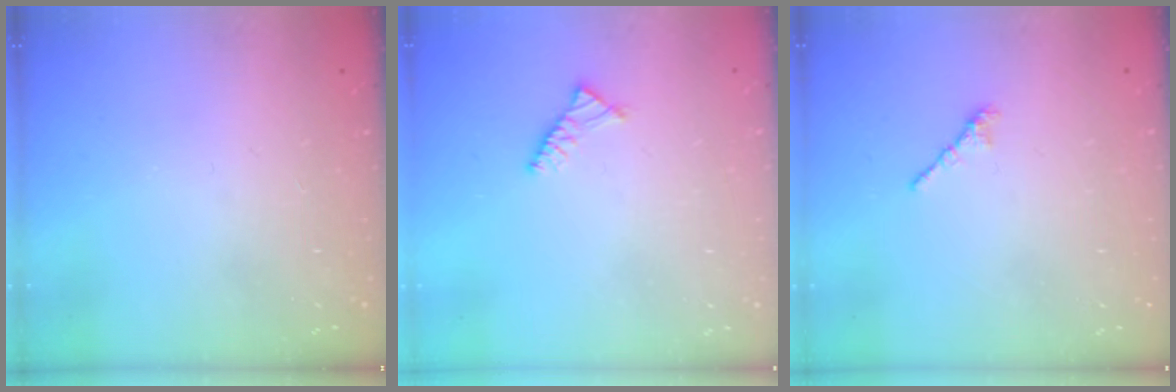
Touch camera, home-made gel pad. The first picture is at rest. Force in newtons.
{"total": 3.1, "press": 3.0, "slide": 0.7}
{"total": 2.4, "press": 2.3, "slide": 0.7}